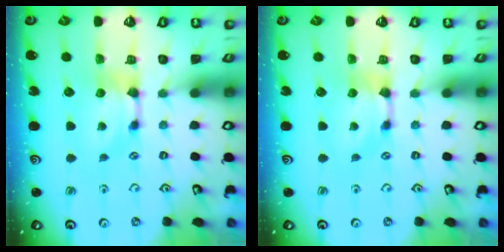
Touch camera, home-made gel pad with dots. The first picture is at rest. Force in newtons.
{"total": 0.0}